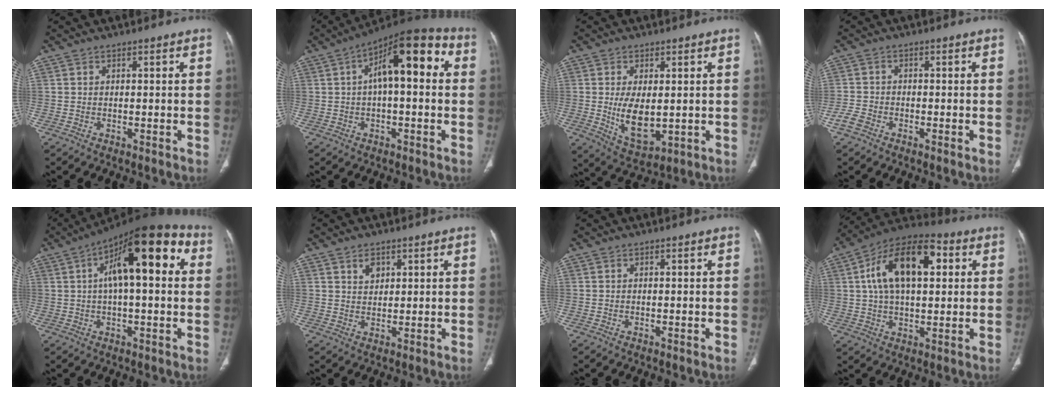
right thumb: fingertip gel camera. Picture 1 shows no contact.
{"total": 15.3, "force": [2.8, 6.2, 13.7], "torque": [-0.192, 0.040, 0.033]}
{"total": 9.0, "force": [-0.1, 4.7, 7.7], "torque": [-0.125, -0.019, 0.015]}
{"total": 2.7, "force": [-1.9, 1.3, 1.3], "torque": [-0.034, 0.003, -0.043]}
{"total": 18.7, "force": [4.3, 7.1, 16.7], "torque": [-0.232, 0.036, 0.055]}
{"total": 2.9, "force": [1.7, 1.9, 1.5], "torque": [-0.014, -0.012, 0.033]}
{"total": 0.0}
{"total": 18.3, "force": [4.5, 9.6, 14.9], "torque": [-0.234, 0.021, 0.066]}